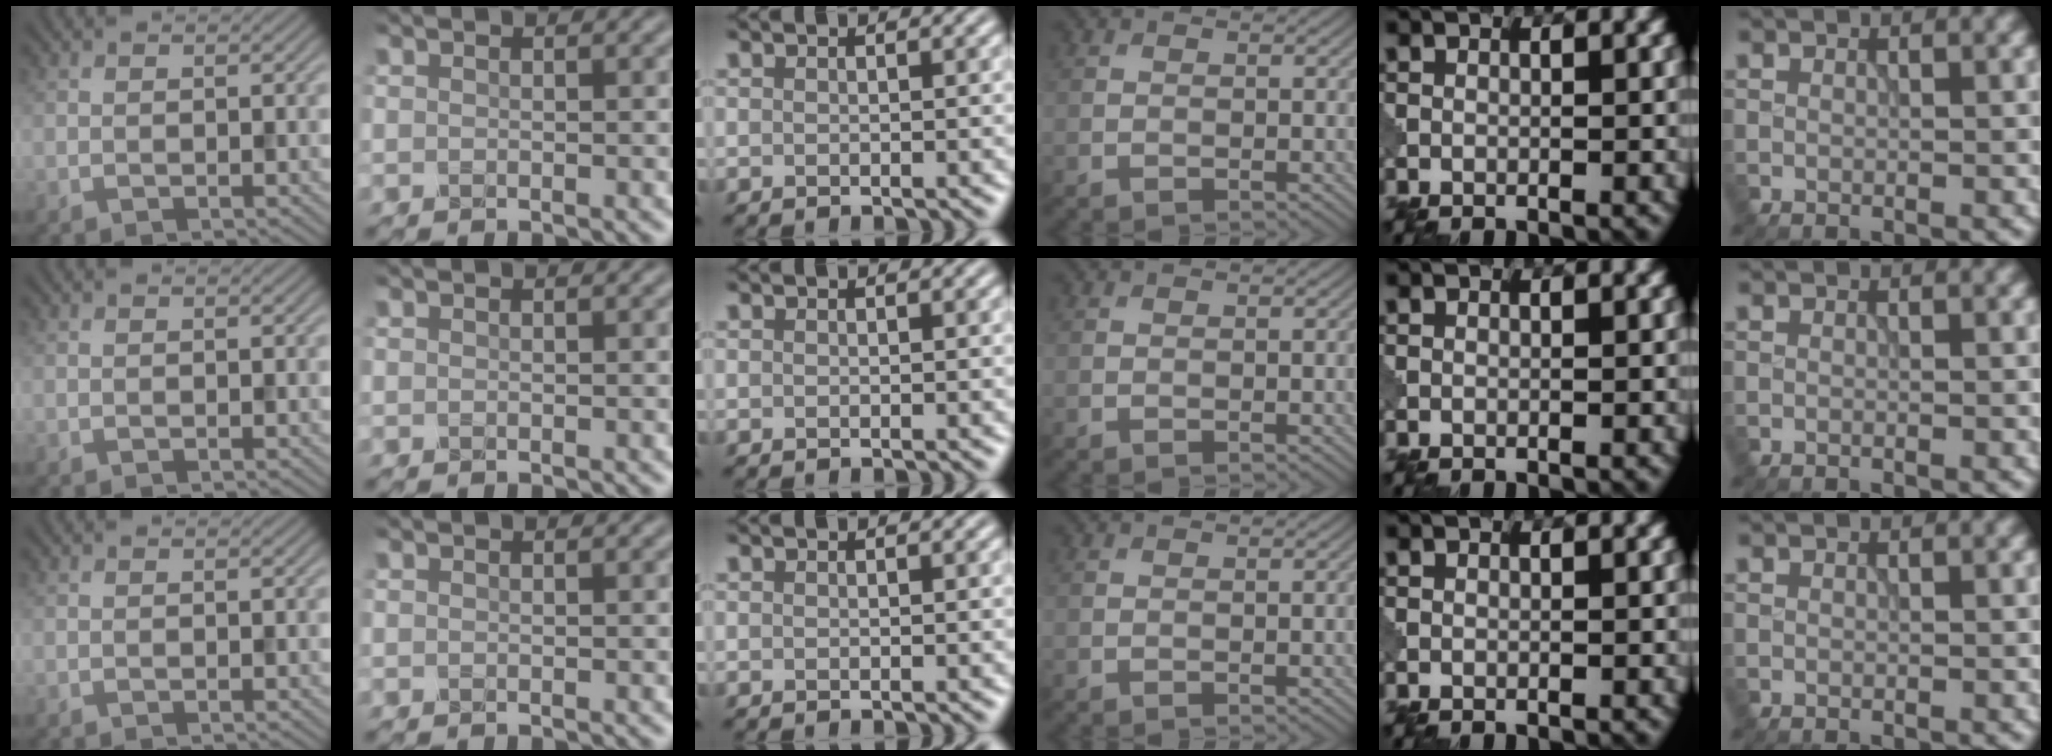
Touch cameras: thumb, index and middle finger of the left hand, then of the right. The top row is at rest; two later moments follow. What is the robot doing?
{"motion": "shake", "object": "medicine bottle"}